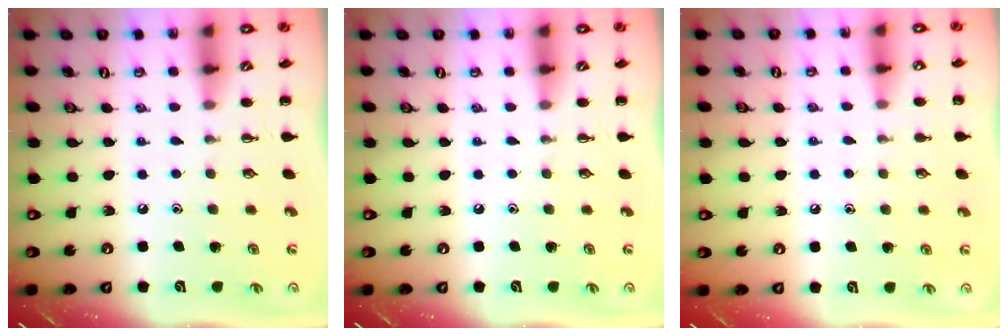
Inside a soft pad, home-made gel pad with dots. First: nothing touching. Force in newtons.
{"total": 0.0}
{"total": 5.2, "press": 5.0, "slide": 1.4}